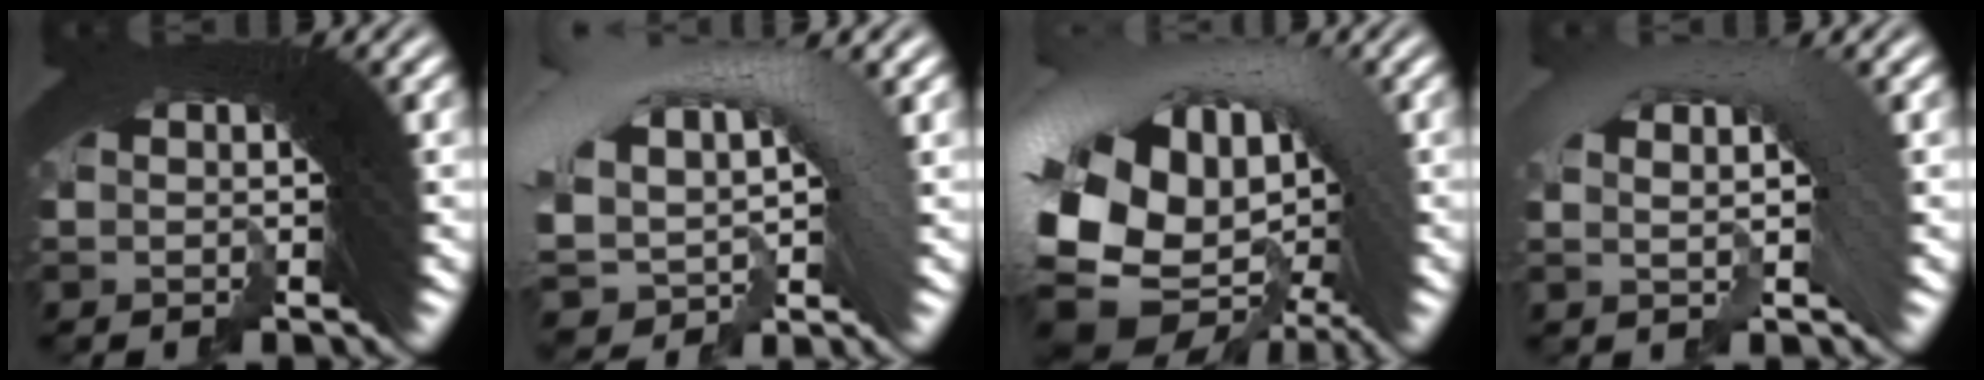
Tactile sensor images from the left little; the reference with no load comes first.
{"total": 8.6, "force": [-0.8, 5.8, 6.3], "torque": [-0.122, 0.003, -0.013]}
{"total": 12.7, "force": [-2.0, 9.0, 8.8], "torque": [-0.192, -0.017, -0.036]}
{"total": 3.5, "force": [0.7, 1.5, 3.1], "torque": [-0.040, 0.018, 0.003]}